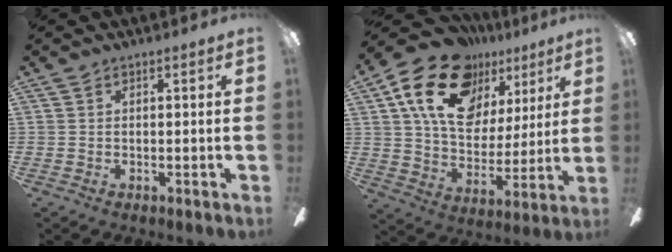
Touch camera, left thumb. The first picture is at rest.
{"total": 22.2, "force": [12.2, 14.1, 12.1], "torque": [-0.204, -0.051, 0.221]}